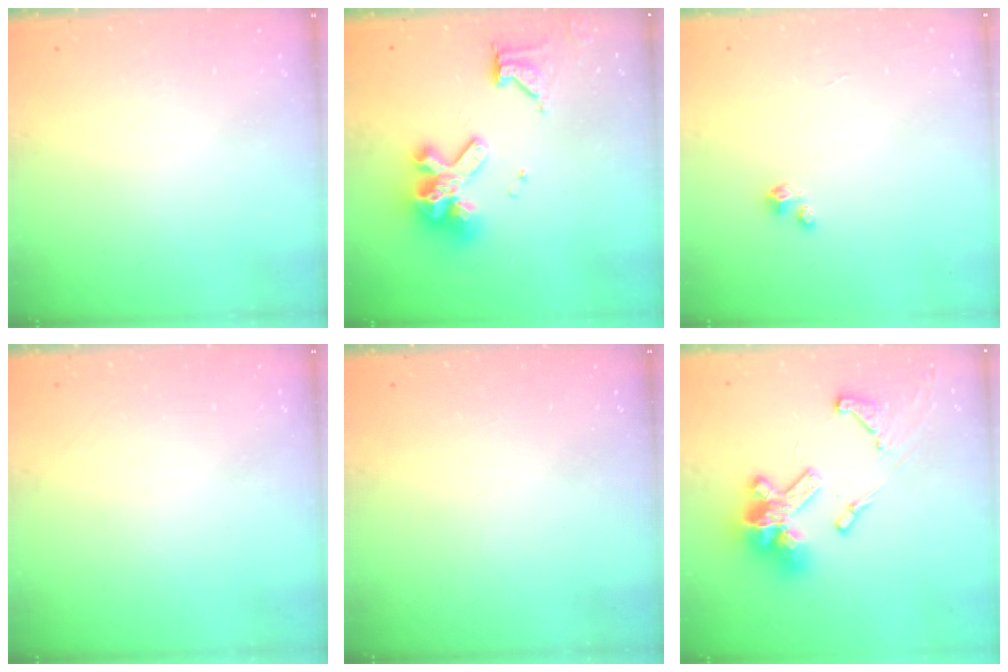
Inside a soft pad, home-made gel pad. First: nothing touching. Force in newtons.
{"total": 12.2, "press": 12.1, "slide": 1.3}
{"total": 0.6, "press": 0.6, "slide": 0.3}
{"total": 0.0}
{"total": 0.0}
{"total": 18.9, "press": 18.8, "slide": 1.2}